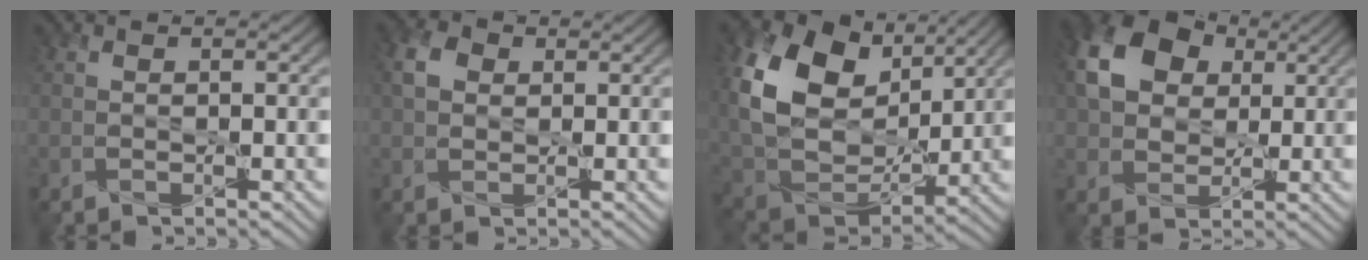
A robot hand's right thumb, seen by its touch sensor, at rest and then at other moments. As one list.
[{"total": 3.3, "force": [0.9, 2.5, 1.9], "torque": [-0.046, 0.006, 0.010]}, {"total": 16.0, "force": [5.6, 11.3, 9.8], "torque": [-0.241, 0.008, 0.122]}, {"total": 11.1, "force": [3.4, 8.1, 6.7], "torque": [-0.164, 0.018, 0.058]}]